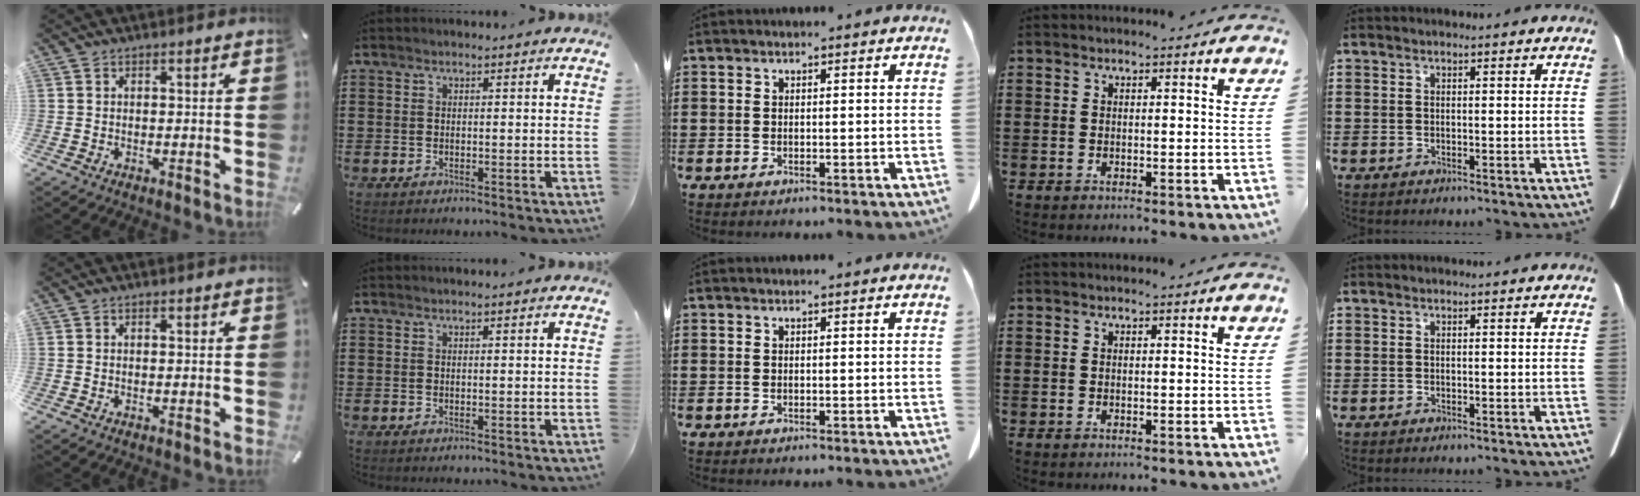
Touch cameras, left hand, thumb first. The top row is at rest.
{}